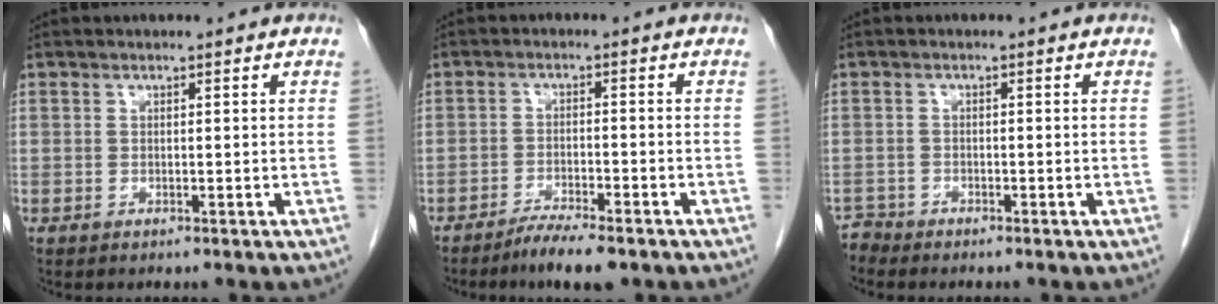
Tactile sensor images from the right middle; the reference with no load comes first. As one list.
[{"total": 5.3, "force": [-4.1, 0.6, 3.4], "torque": [-0.058, -0.009, -0.068]}, {"total": 1.5, "force": [-1.4, 0.0, -0.7], "torque": [0.018, -0.007, -0.028]}]